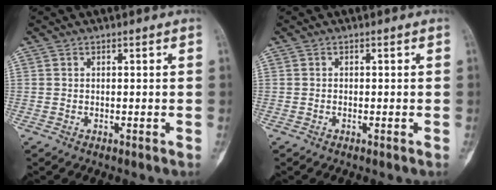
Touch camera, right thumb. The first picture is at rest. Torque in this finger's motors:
{"motor_torque": [-0.45, 0.43, 0.14, 0.14, -0.10]}